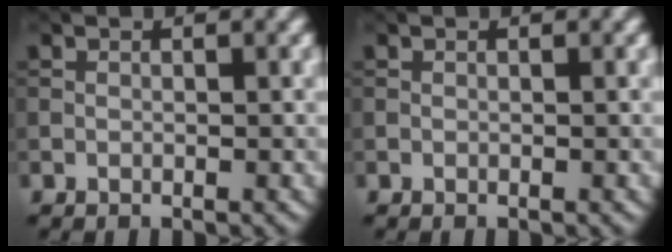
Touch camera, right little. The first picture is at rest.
{"total": 0.0}